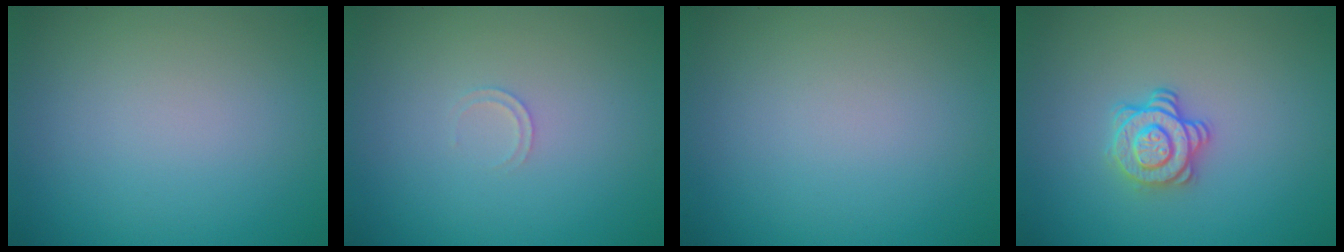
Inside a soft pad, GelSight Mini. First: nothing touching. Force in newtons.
{"total": 0.7, "press": 0.7, "slide": 0.1}
{"total": 0.0}
{"total": 3.0, "press": 2.6, "slide": 1.4}